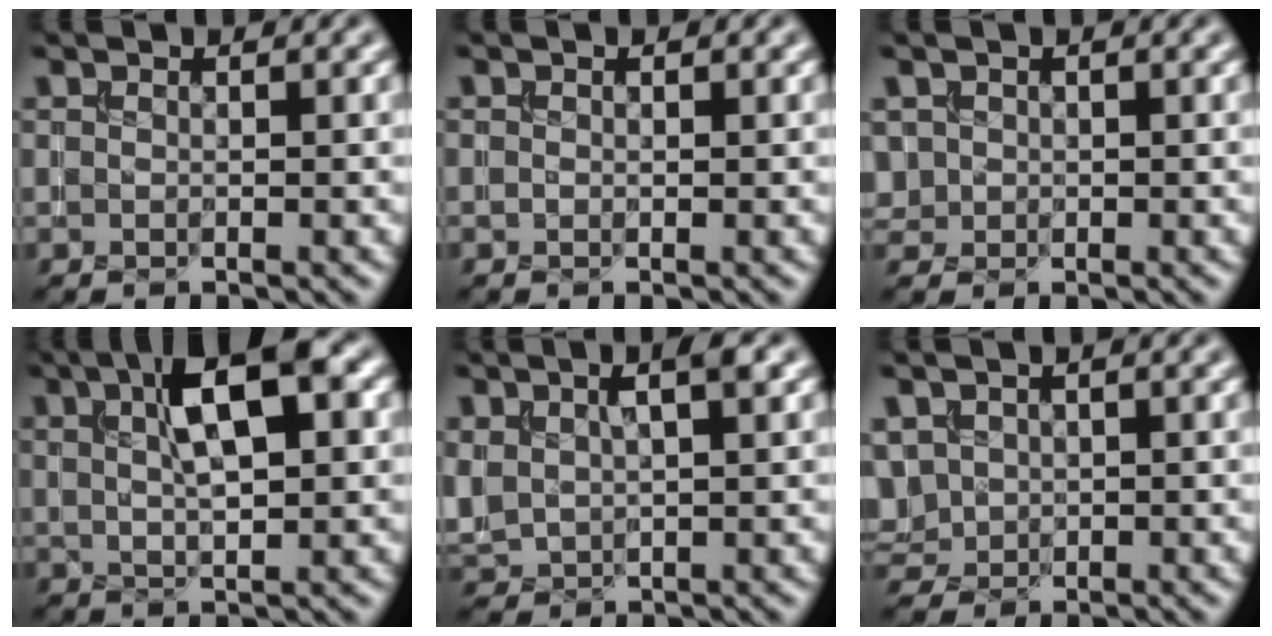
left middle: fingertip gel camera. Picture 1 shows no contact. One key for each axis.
{"total": 0.0}
{"total": 1.1, "fx": 0.1, "fy": 1.1, "fz": 0.0, "tx": 0.006, "ty": -0.004, "tz": 0.007}
{"total": 7.0, "fx": 2.5, "fy": 2.1, "fz": 6.2, "tx": -0.098, "ty": 0.009, "tz": 0.039}
{"total": 3.9, "fx": 1.5, "fy": 1.8, "fz": 3.1, "tx": -0.072, "ty": 0.005, "tz": 0.033}
{"total": 3.3, "fx": 0.4, "fy": 2.7, "fz": 1.8, "tx": -0.052, "ty": 0.000, "tz": 0.020}